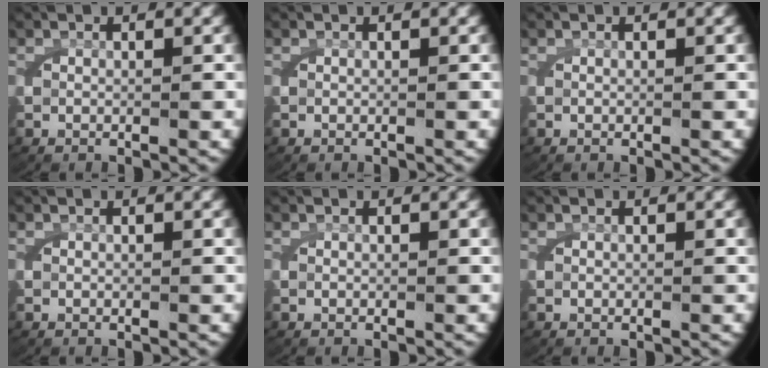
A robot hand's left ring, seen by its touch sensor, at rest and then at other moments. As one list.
[{"total": 0.0}, {"total": 0.0}, {"total": 0.0}, {"total": 0.0}, {"total": 0.0}]